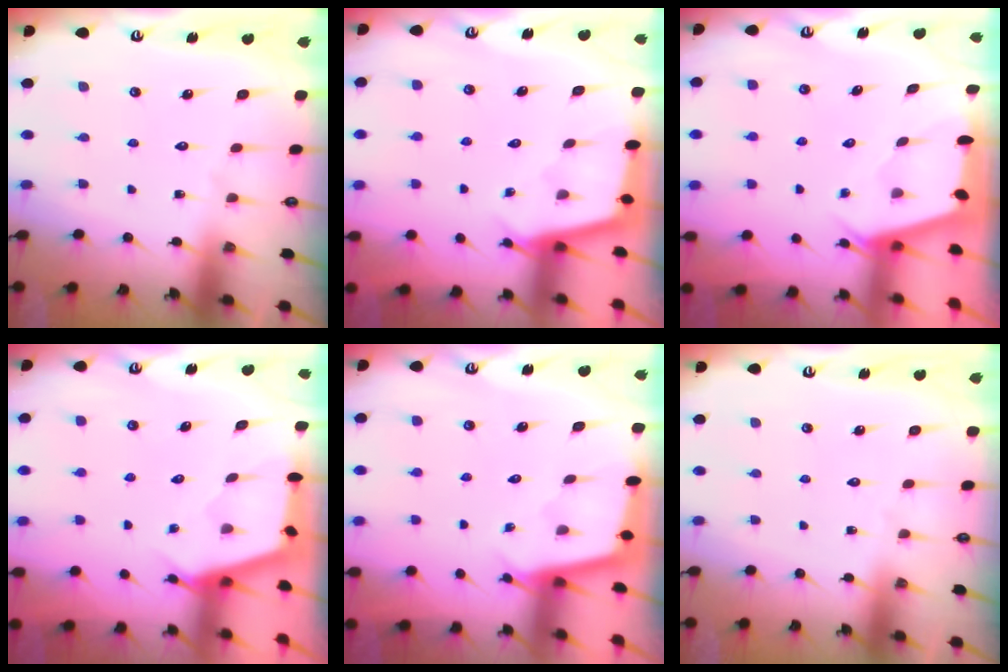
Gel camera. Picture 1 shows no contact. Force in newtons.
{"total": 2.9, "press": 2.9, "slide": 0.3}
{"total": 2.1, "press": 2.0, "slide": 0.3}
{"total": 3.0, "press": 3.0, "slide": 0.3}
{"total": 2.4, "press": 2.4, "slide": 0.2}
{"total": 0.0}